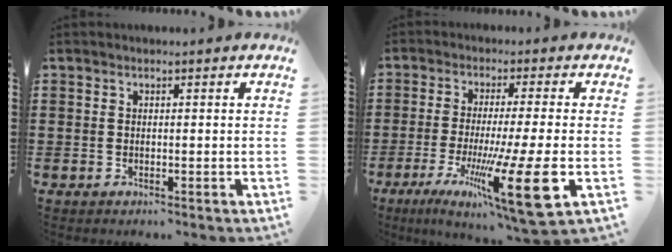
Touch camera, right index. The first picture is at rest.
{"total": 14.1, "force": [-4.4, 1.0, 13.4], "torque": [-0.242, -0.022, -0.070]}